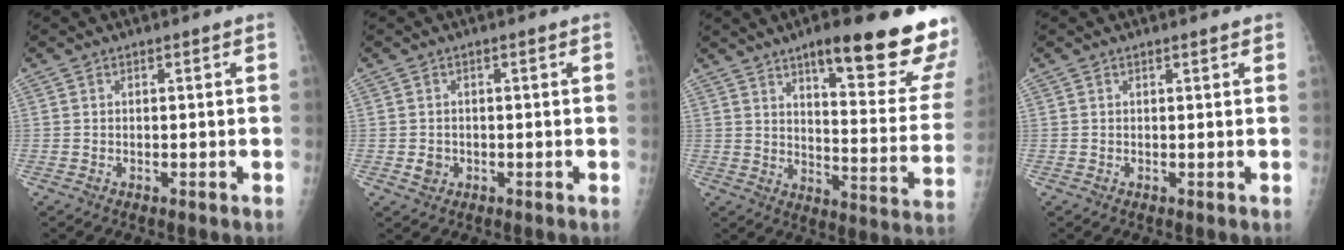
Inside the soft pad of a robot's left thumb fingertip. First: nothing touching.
{"total": 1.9, "force": [-0.4, 1.7, 0.8], "torque": [-0.007, 0.002, -0.004]}
{"total": 24.5, "force": [15.2, 5.0, 18.5], "torque": [-0.209, -0.068, 0.208]}
{"total": 0.8, "force": [0.6, 0.1, 0.5], "torque": [-0.006, -0.001, 0.008]}